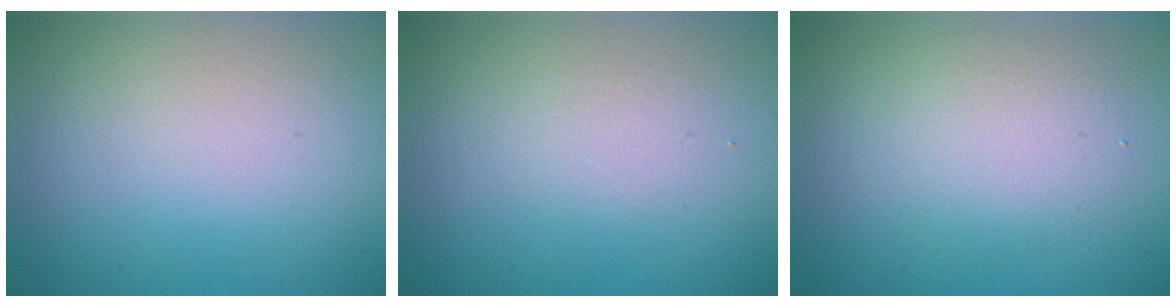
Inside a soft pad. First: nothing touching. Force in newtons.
{"total": 1.3, "press": 1.2, "slide": 0.1}
{"total": 3.0, "press": 3.0, "slide": 0.1}